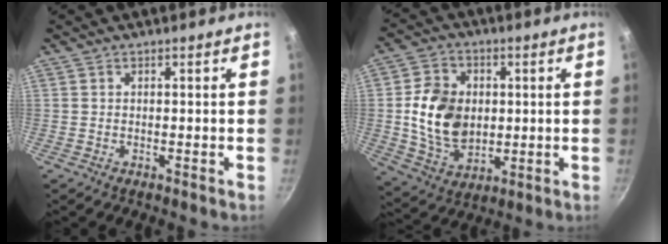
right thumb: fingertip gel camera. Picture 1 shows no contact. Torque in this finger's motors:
{"motor_torque": [-0.05, 0.48, 0.47, -0.31, 0.10]}